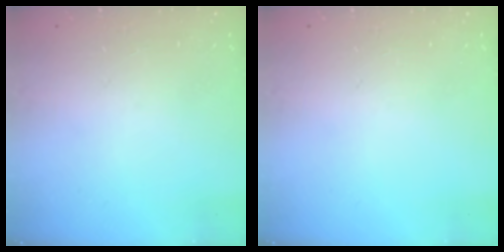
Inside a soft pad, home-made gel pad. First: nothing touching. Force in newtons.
{"total": 0.0}